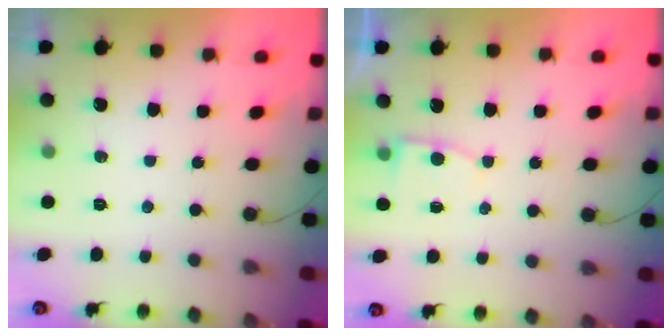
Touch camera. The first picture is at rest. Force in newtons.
{"total": 3.5, "press": 3.5, "slide": 0.3}